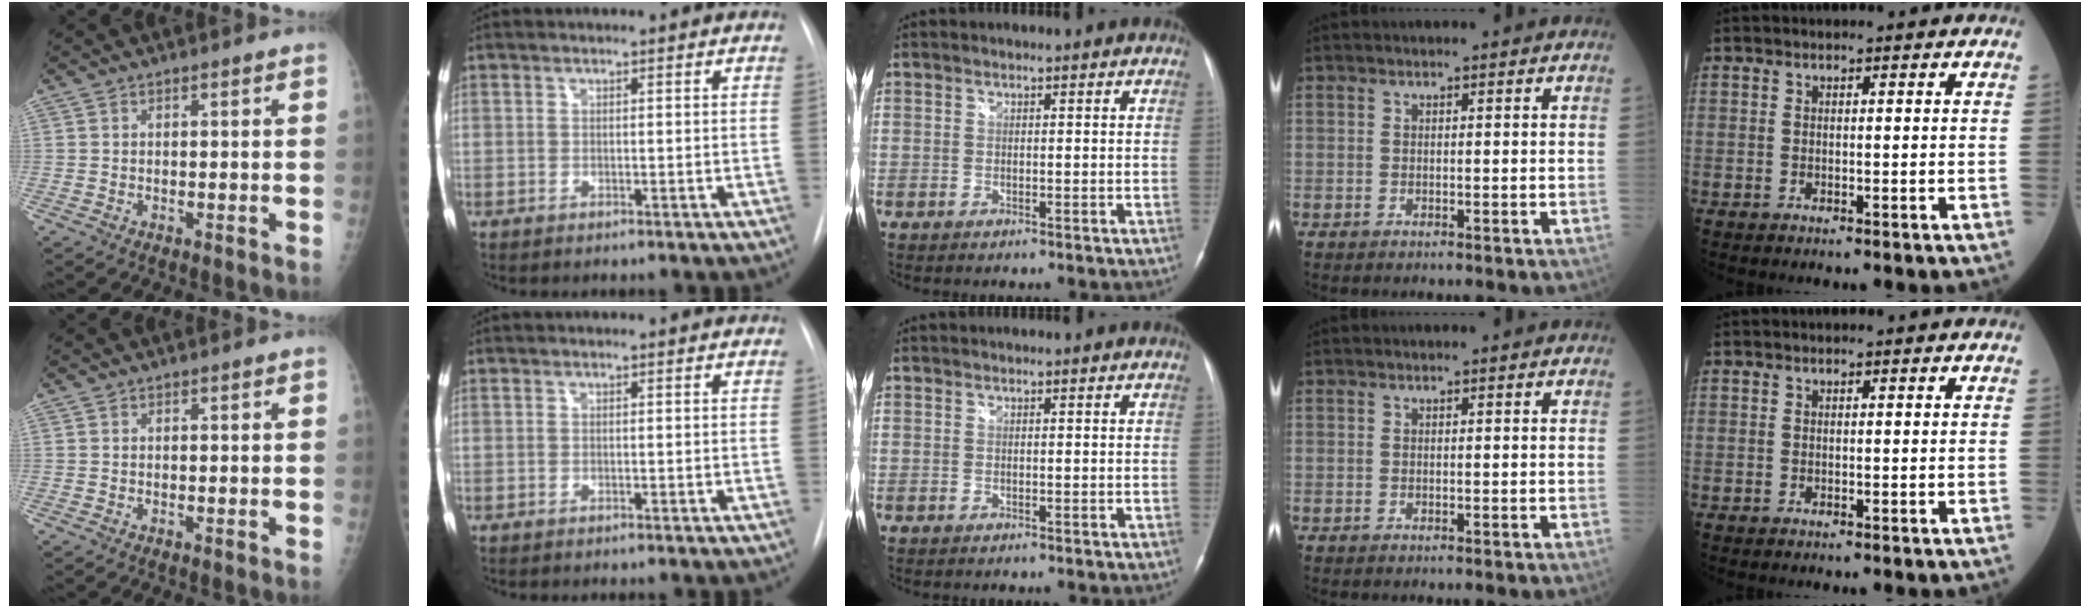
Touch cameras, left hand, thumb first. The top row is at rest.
{}